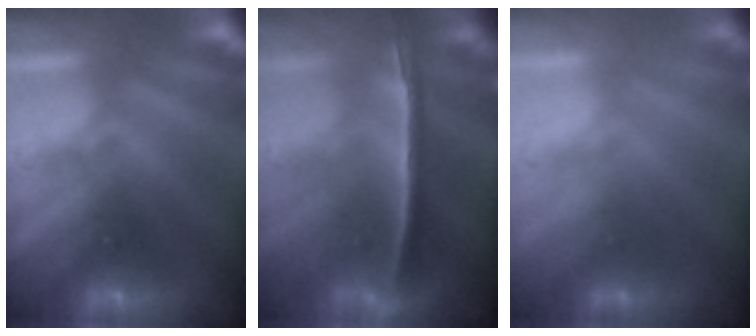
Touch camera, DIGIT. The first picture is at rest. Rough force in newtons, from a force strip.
{"total": 1.4}
{"total": 2.0}